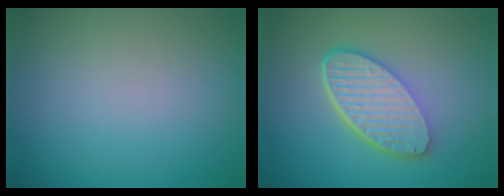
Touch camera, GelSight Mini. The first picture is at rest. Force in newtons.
{"total": 6.1, "press": 4.4, "slide": 4.2}